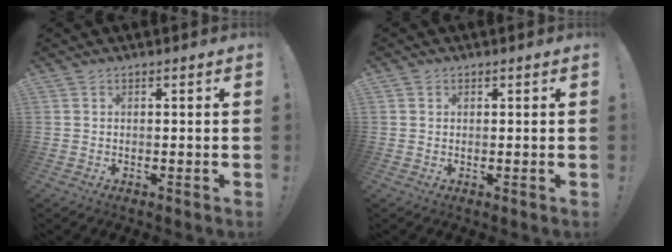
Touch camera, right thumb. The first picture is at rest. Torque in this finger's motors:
{"motor_torque": [-0.09, -0.25, -0.33, 0.18, 0.08]}